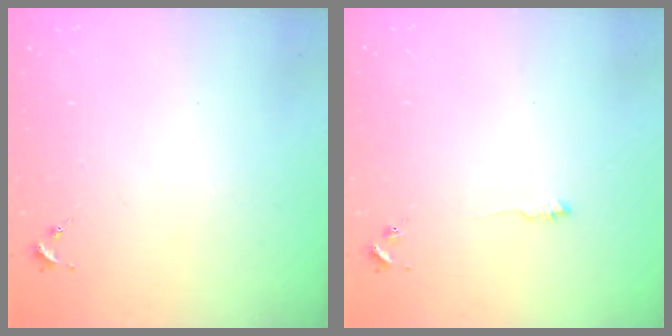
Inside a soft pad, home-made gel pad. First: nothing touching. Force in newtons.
{"total": 3.7, "press": 3.6, "slide": 0.5}